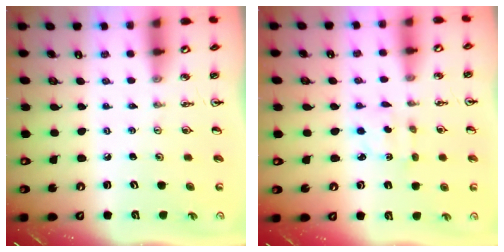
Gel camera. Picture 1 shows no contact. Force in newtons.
{"total": 2.2, "press": 2.1, "slide": 0.6}